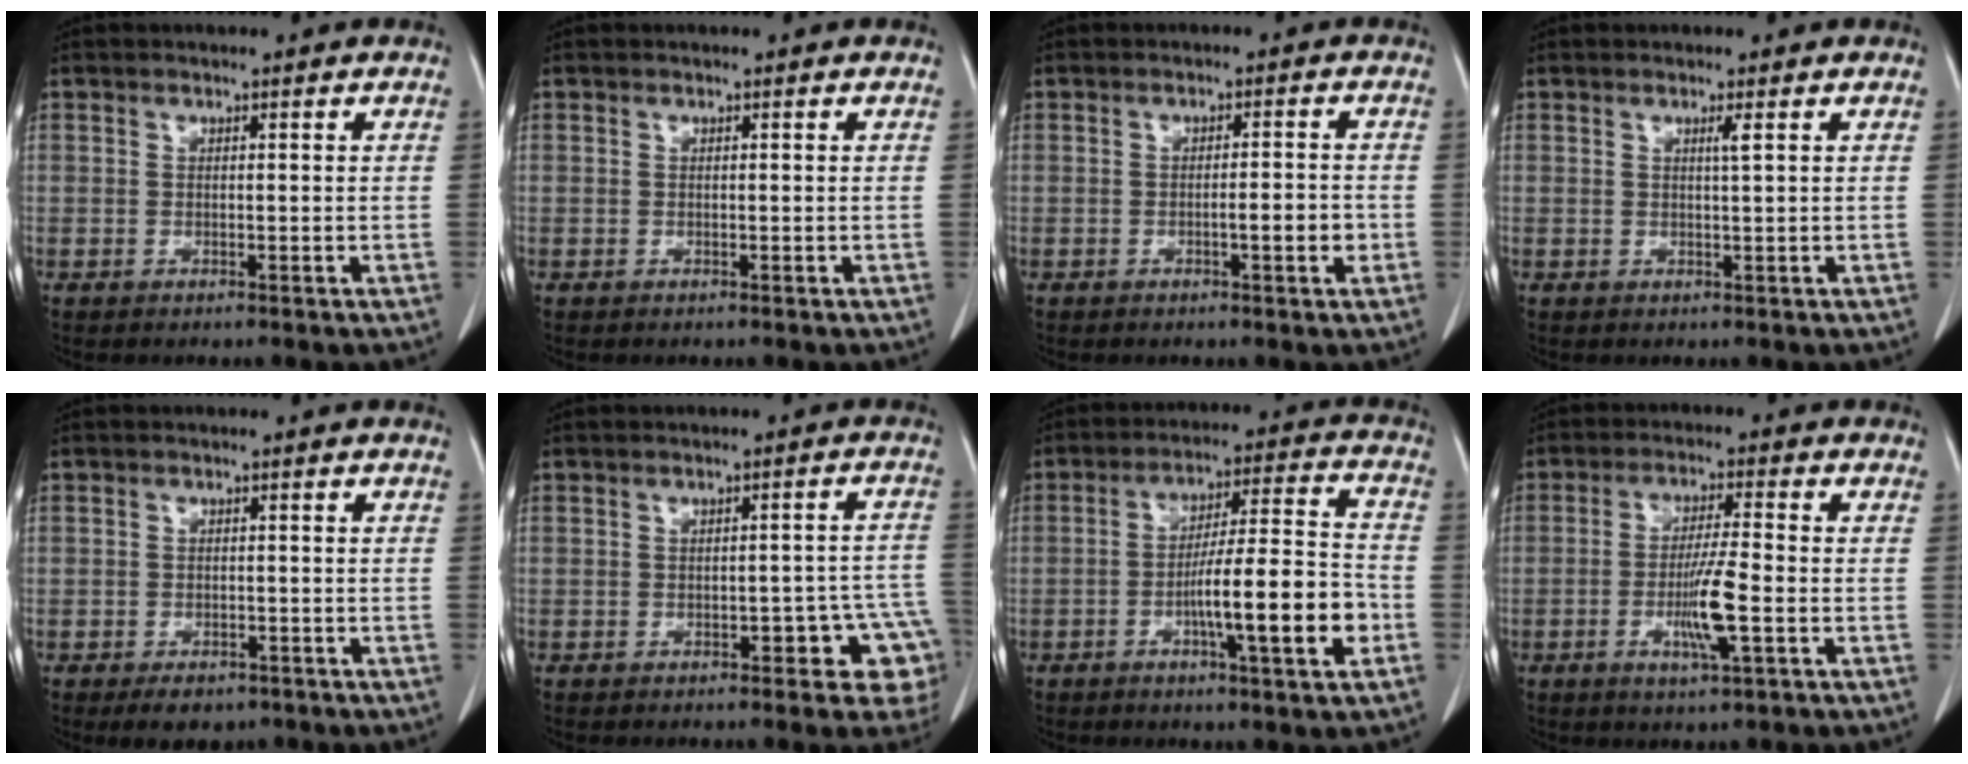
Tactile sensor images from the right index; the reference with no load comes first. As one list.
[{"total": 0.0}, {"total": 3.4, "force": [-1.1, 0.4, 3.2], "torque": [-0.050, 0.000, -0.015]}, {"total": 1.1, "force": [0.4, -0.3, 0.9], "torque": [-0.021, -0.003, 0.009]}, {"total": 4.4, "force": [-3.0, 2.7, 1.7], "torque": [-0.017, 0.001, -0.038]}, {"total": 7.8, "force": [-2.9, 2.8, 6.7], "torque": [-0.055, 0.020, -0.033]}, {"total": 13.4, "force": [-4.3, 0.7, 12.6], "torque": [-0.202, 0.007, -0.068]}, {"total": 7.4, "force": [-2.2, 0.1, 7.1], "torque": [-0.133, -0.009, -0.041]}]